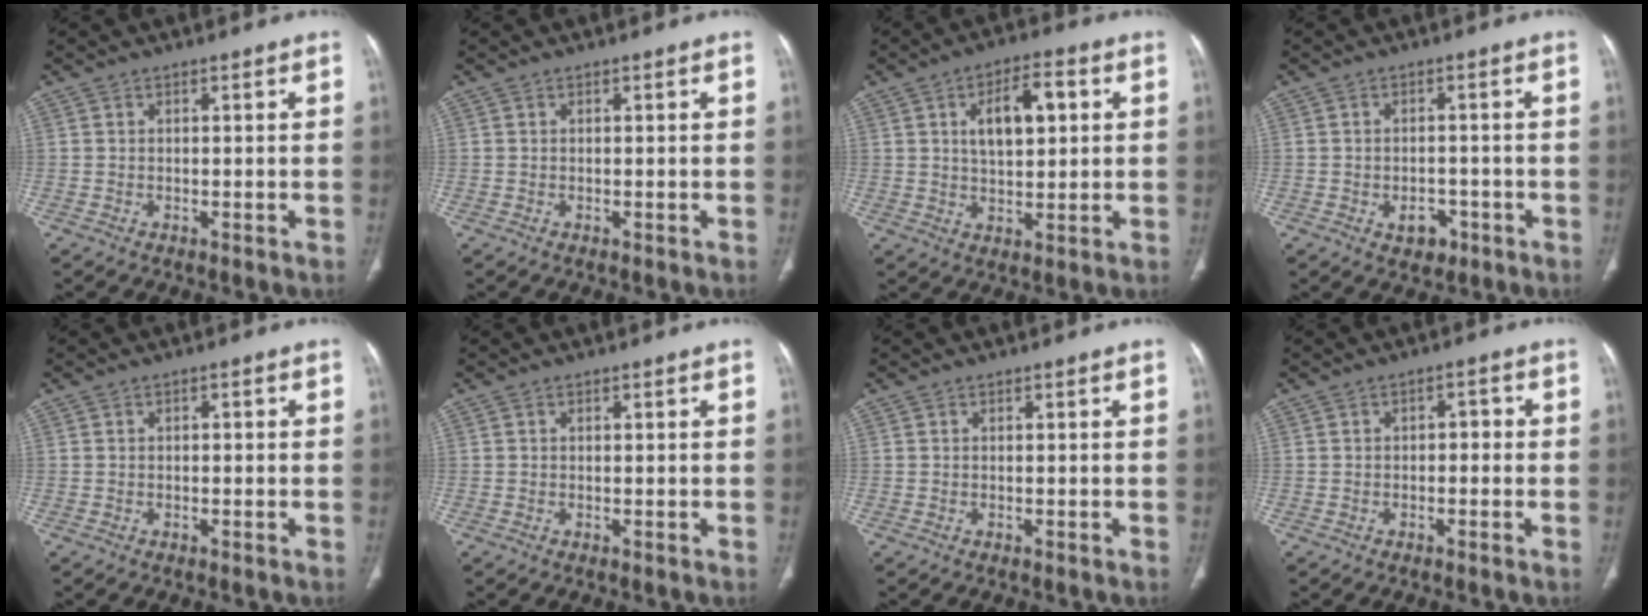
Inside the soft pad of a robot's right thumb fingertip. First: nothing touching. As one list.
[{"total": 0.0}, {"total": 9.8, "force": [2.6, 4.8, 8.1], "torque": [-0.112, 0.005, 0.040]}, {"total": 4.1, "force": [-1.8, 2.9, 2.3], "torque": [-0.018, 0.012, -0.019]}, {"total": 1.0, "force": [0.0, 0.6, 0.8], "torque": [-0.013, 0.005, 0.000]}, {"total": 0.0}, {"total": 0.0}, {"total": 2.5, "force": [-0.2, 1.6, 1.9], "torque": [-0.016, 0.013, -0.008]}]